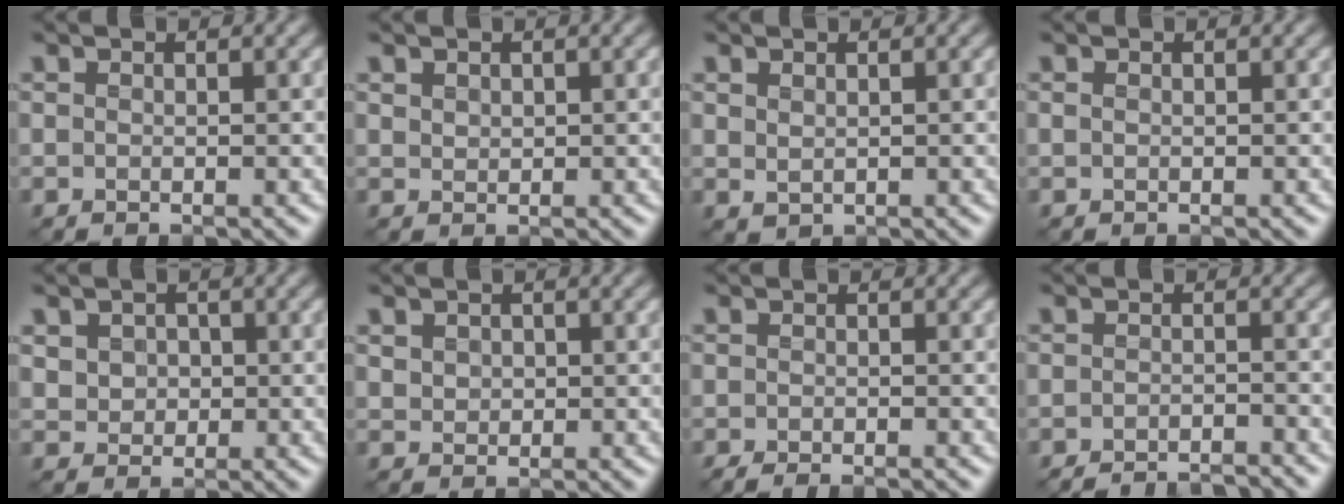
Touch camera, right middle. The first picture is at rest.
{"total": 0.7, "force": [0.4, 0.5, 0.2], "torque": [-0.009, -0.002, 0.009]}
{"total": 0.6, "force": [0.4, 0.4, 0.3], "torque": [-0.011, -0.004, 0.011]}
{"total": 0.0}
{"total": 2.2, "force": [0.1, 2.0, 1.0], "torque": [-0.029, 0.000, 0.009]}
{"total": 1.0, "force": [0.1, 0.9, 0.4], "torque": [-0.009, -0.004, 0.004]}
{"total": 1.5, "force": [-1.5, -0.1, 0.3], "torque": [-0.002, -0.007, -0.026]}
{"total": 3.6, "force": [-3.5, 0.1, 0.4], "torque": [-0.002, -0.002, -0.055]}